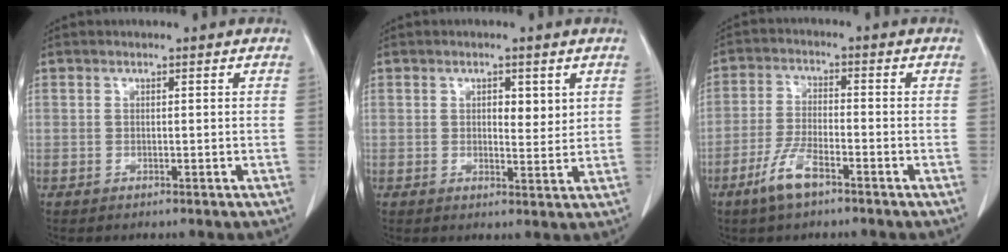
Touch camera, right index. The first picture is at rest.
{"total": 3.4, "force": [1.3, 1.6, 2.8], "torque": [-0.034, -0.008, 0.017]}
{"total": 6.1, "force": [-4.0, 1.4, 4.5], "torque": [-0.098, -0.005, -0.076]}